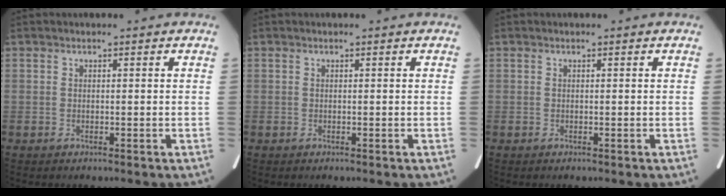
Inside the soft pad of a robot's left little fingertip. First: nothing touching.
{"total": 0.0}
{"total": 0.0}